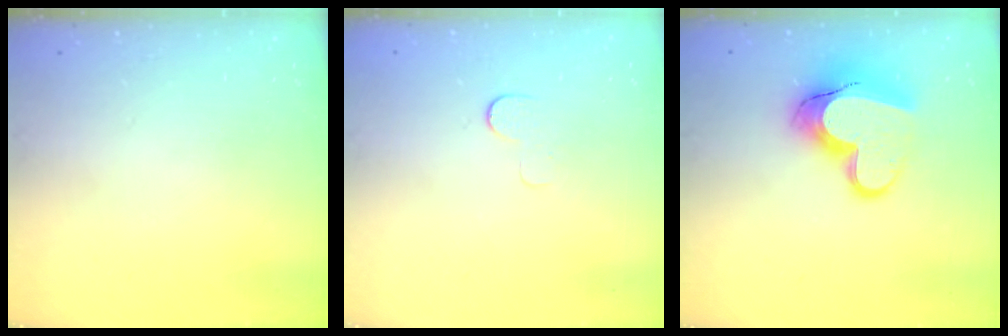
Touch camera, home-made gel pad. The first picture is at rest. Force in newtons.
{"total": 3.9, "press": 3.9, "slide": 0.3}
{"total": 16.2, "press": 16.2, "slide": 1.3}